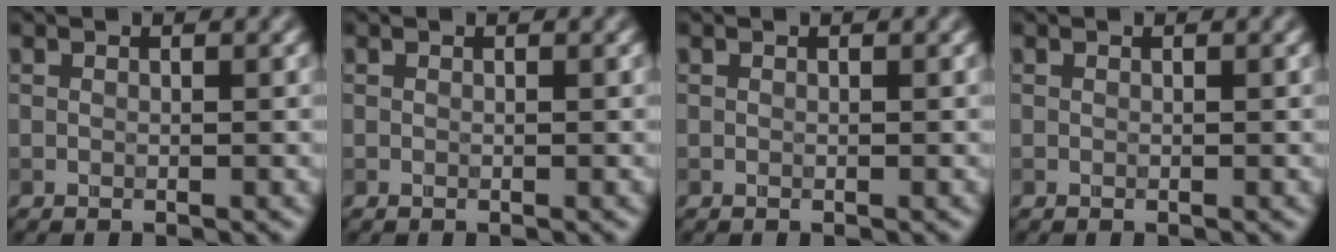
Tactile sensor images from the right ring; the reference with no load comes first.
{"total": 0.0}
{"total": 0.0}
{"total": 0.0}